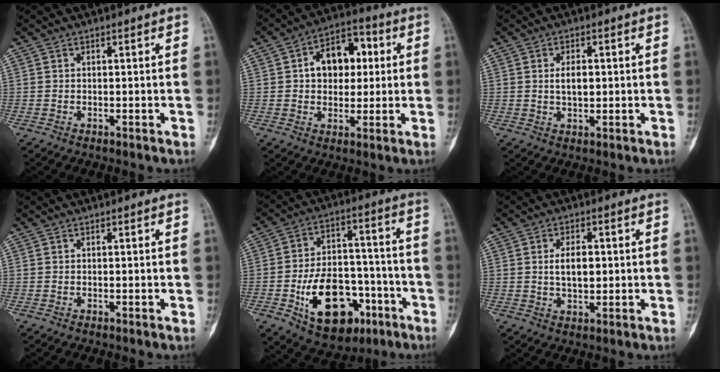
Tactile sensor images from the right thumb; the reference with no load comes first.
{"total": 11.8, "force": [2.1, 8.2, 8.3], "torque": [-0.085, 0.018, 0.027]}
{"total": 3.2, "force": [0.4, 1.7, 2.6], "torque": [-0.042, -0.001, 0.009]}
{"total": 0.0}
{"total": 19.0, "force": [-7.6, 11.7, 12.9], "torque": [-0.171, 0.047, -0.107]}
{"total": 5.3, "force": [0.6, 3.0, 4.4], "torque": [-0.069, -0.004, 0.012]}